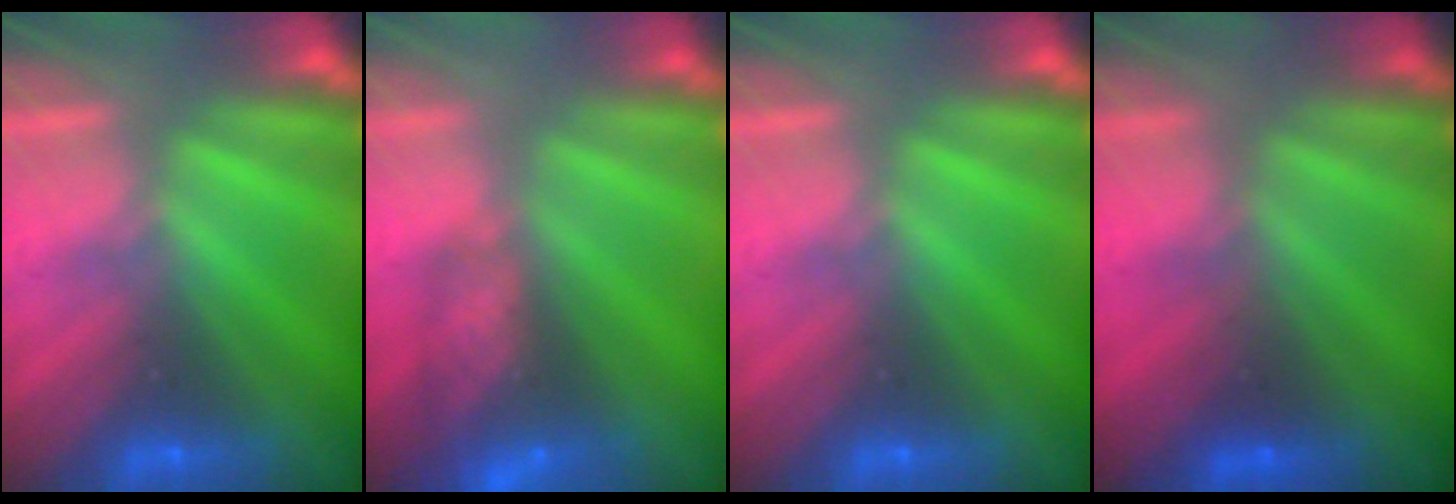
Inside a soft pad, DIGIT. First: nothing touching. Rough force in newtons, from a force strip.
{"total": 10.8}
{"total": 0.0}
{"total": 1.5}